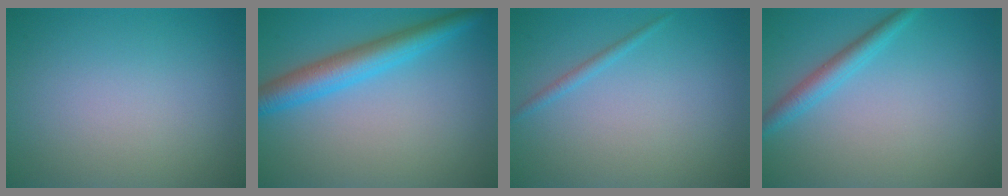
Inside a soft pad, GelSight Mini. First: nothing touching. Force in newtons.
{"total": 4.8, "press": 4.8, "slide": 0.2}
{"total": 0.9, "press": 0.9, "slide": 0.2}
{"total": 2.3, "press": 2.3, "slide": 0.1}